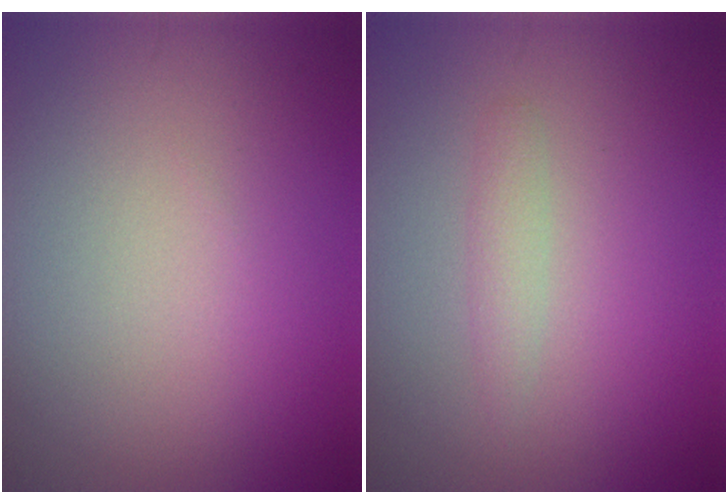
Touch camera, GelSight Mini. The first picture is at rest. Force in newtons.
{"total": 1.3, "press": 1.3, "slide": 0.1}